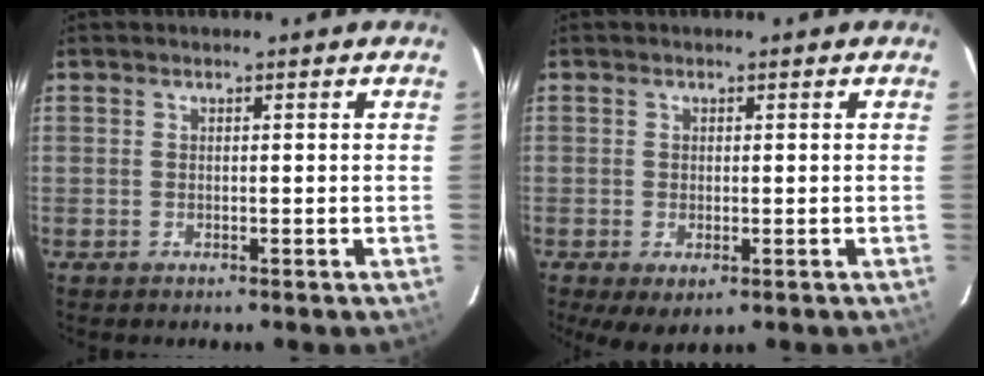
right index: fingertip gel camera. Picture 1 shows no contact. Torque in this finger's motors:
{"motor_torque": [1.18, -0.96, 0.25, 0.00]}